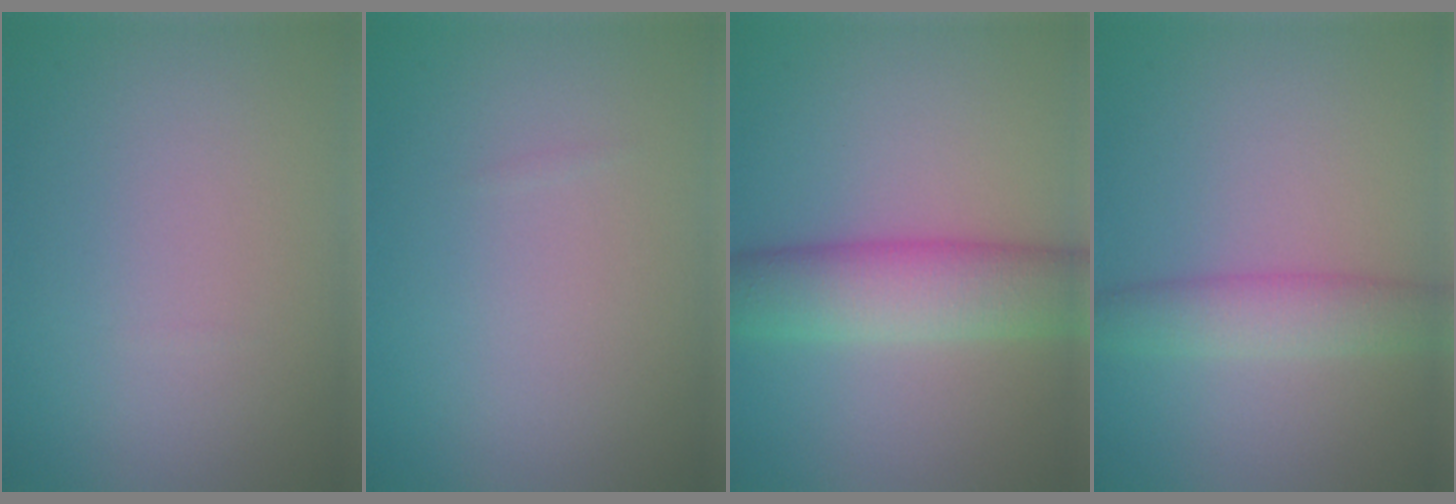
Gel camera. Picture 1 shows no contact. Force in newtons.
{"total": 0.0}
{"total": 6.2, "press": 6.2, "slide": 0.3}
{"total": 3.2, "press": 3.2, "slide": 0.2}